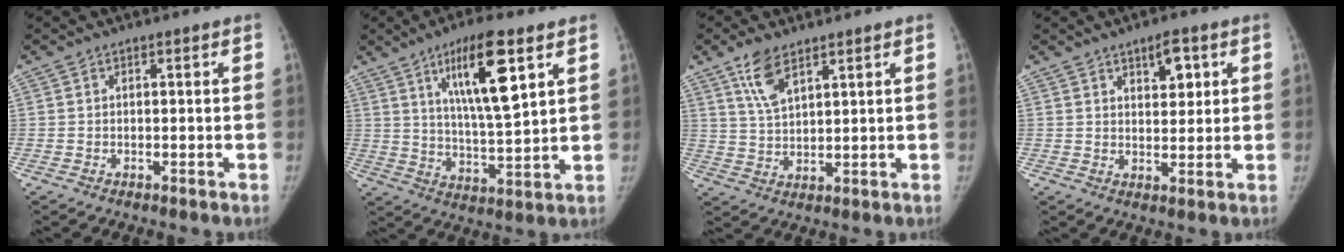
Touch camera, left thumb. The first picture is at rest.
{"total": 14.8, "force": [6.8, 3.3, 12.7], "torque": [-0.205, -0.038, 0.119]}
{"total": 6.9, "force": [4.4, 2.7, 4.5], "torque": [-0.080, -0.019, 0.088]}
{"total": 5.4, "force": [2.6, 2.8, 3.8], "torque": [-0.036, -0.014, 0.039]}